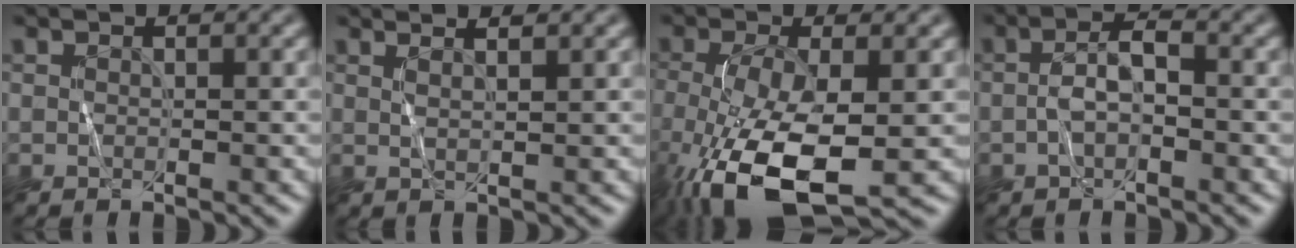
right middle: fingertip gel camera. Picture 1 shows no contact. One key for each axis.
{"total": 2.7, "fx": 1.9, "fy": 0.6, "fz": 1.8, "tx": -0.014, "ty": 0.016, "tz": 0.003}
{"total": 9.9, "fx": -3.8, "fy": 3.4, "fz": 8.5, "tx": -0.182, "ty": -0.017, "tz": -0.067}
{"total": 2.8, "fx": -1.0, "fy": 0.9, "fz": 2.4, "tx": -0.048, "ty": 0.009, "tz": -0.021}